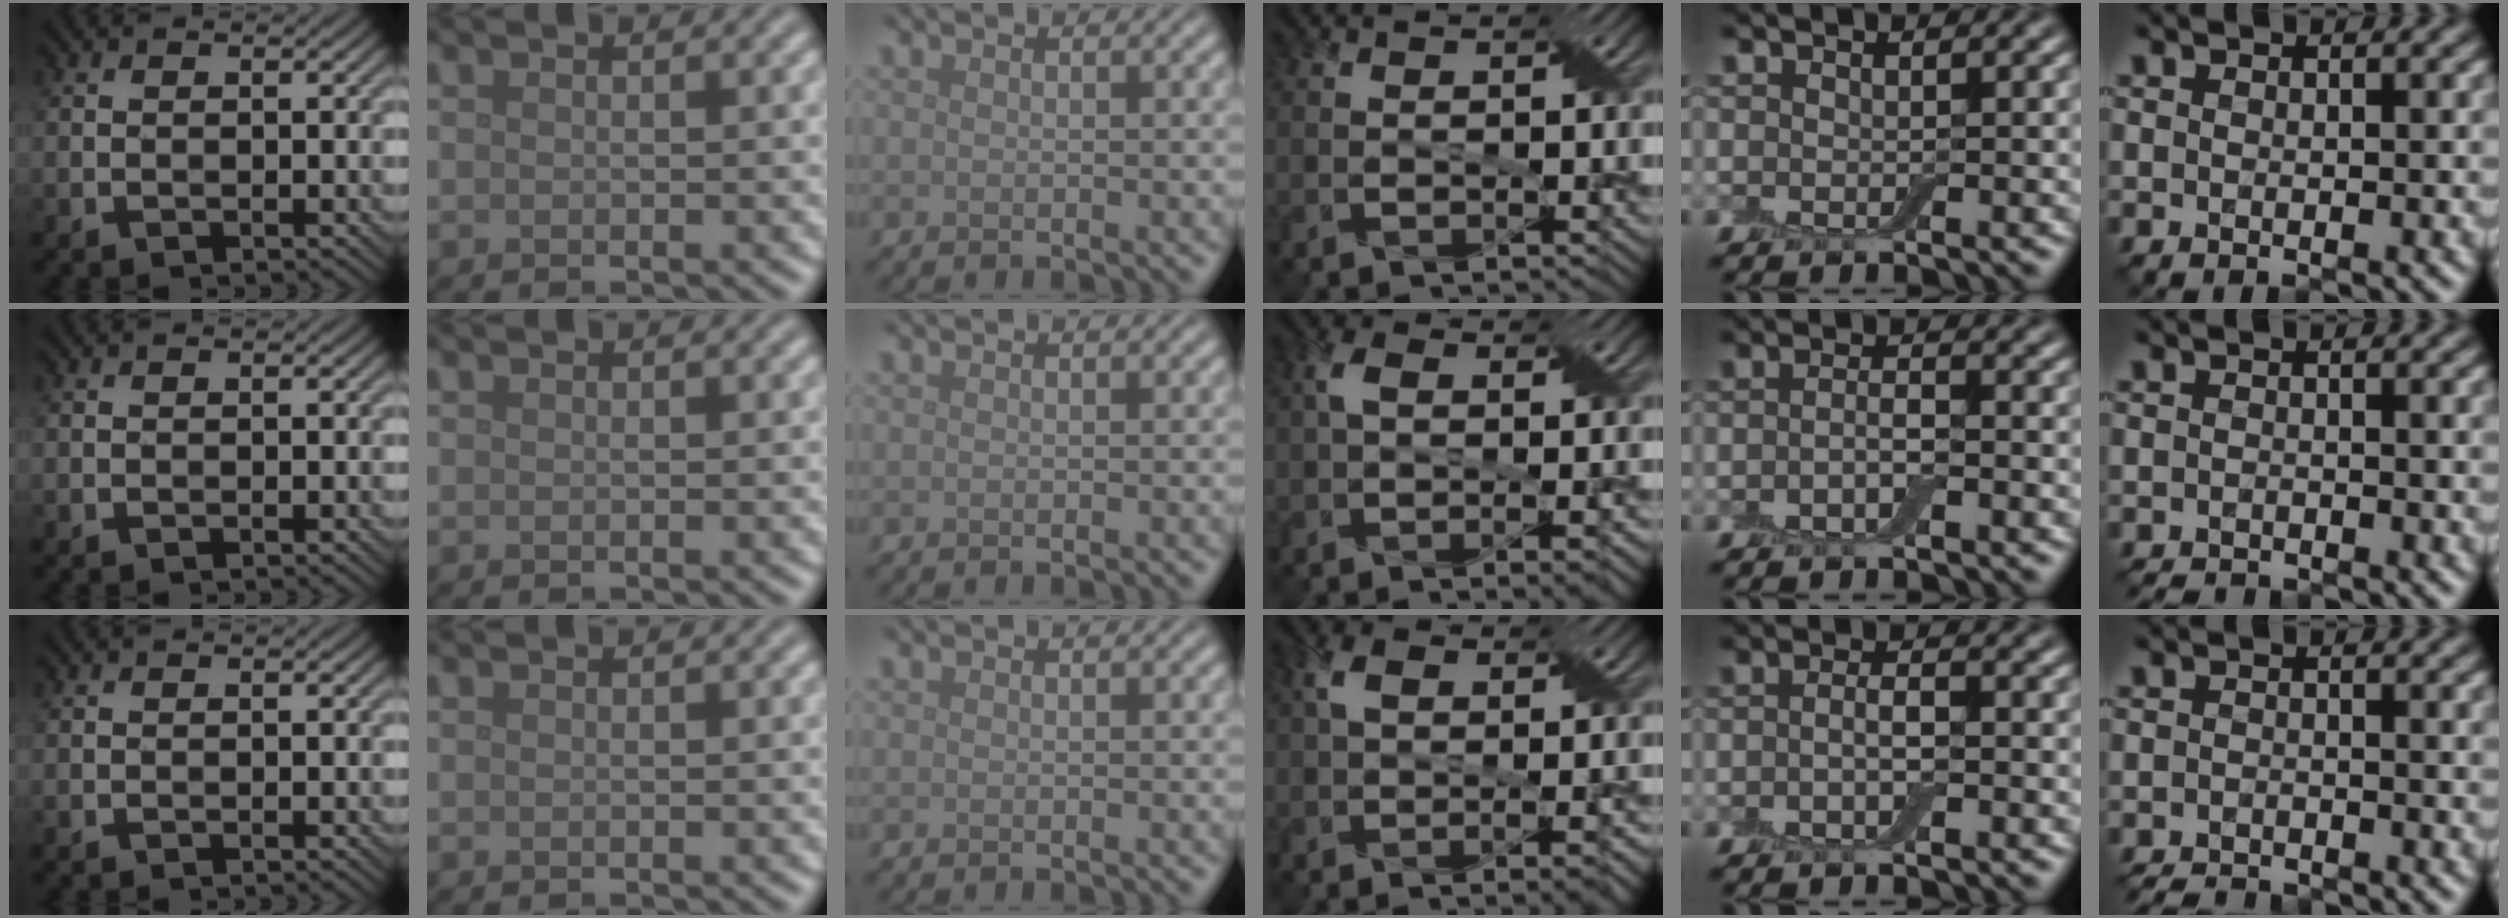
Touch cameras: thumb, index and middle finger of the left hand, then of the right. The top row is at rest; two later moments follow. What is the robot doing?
{"motion": "fold", "object": "bandage"}